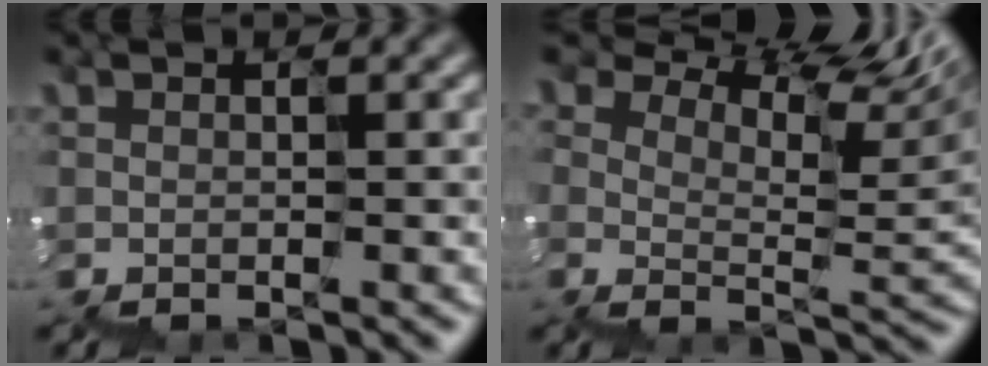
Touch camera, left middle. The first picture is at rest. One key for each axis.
{"total": 9.9, "fx": 7.4, "fy": 3.4, "fz": 5.7, "tx": -0.112, "ty": 0.011, "tz": 0.134}